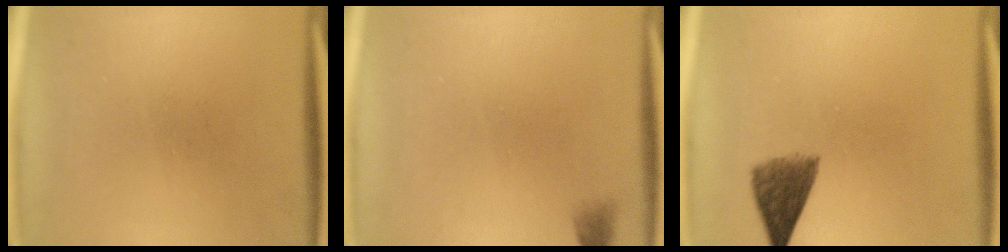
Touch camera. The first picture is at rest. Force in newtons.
{"total": 1.2}
{"total": 5.1}